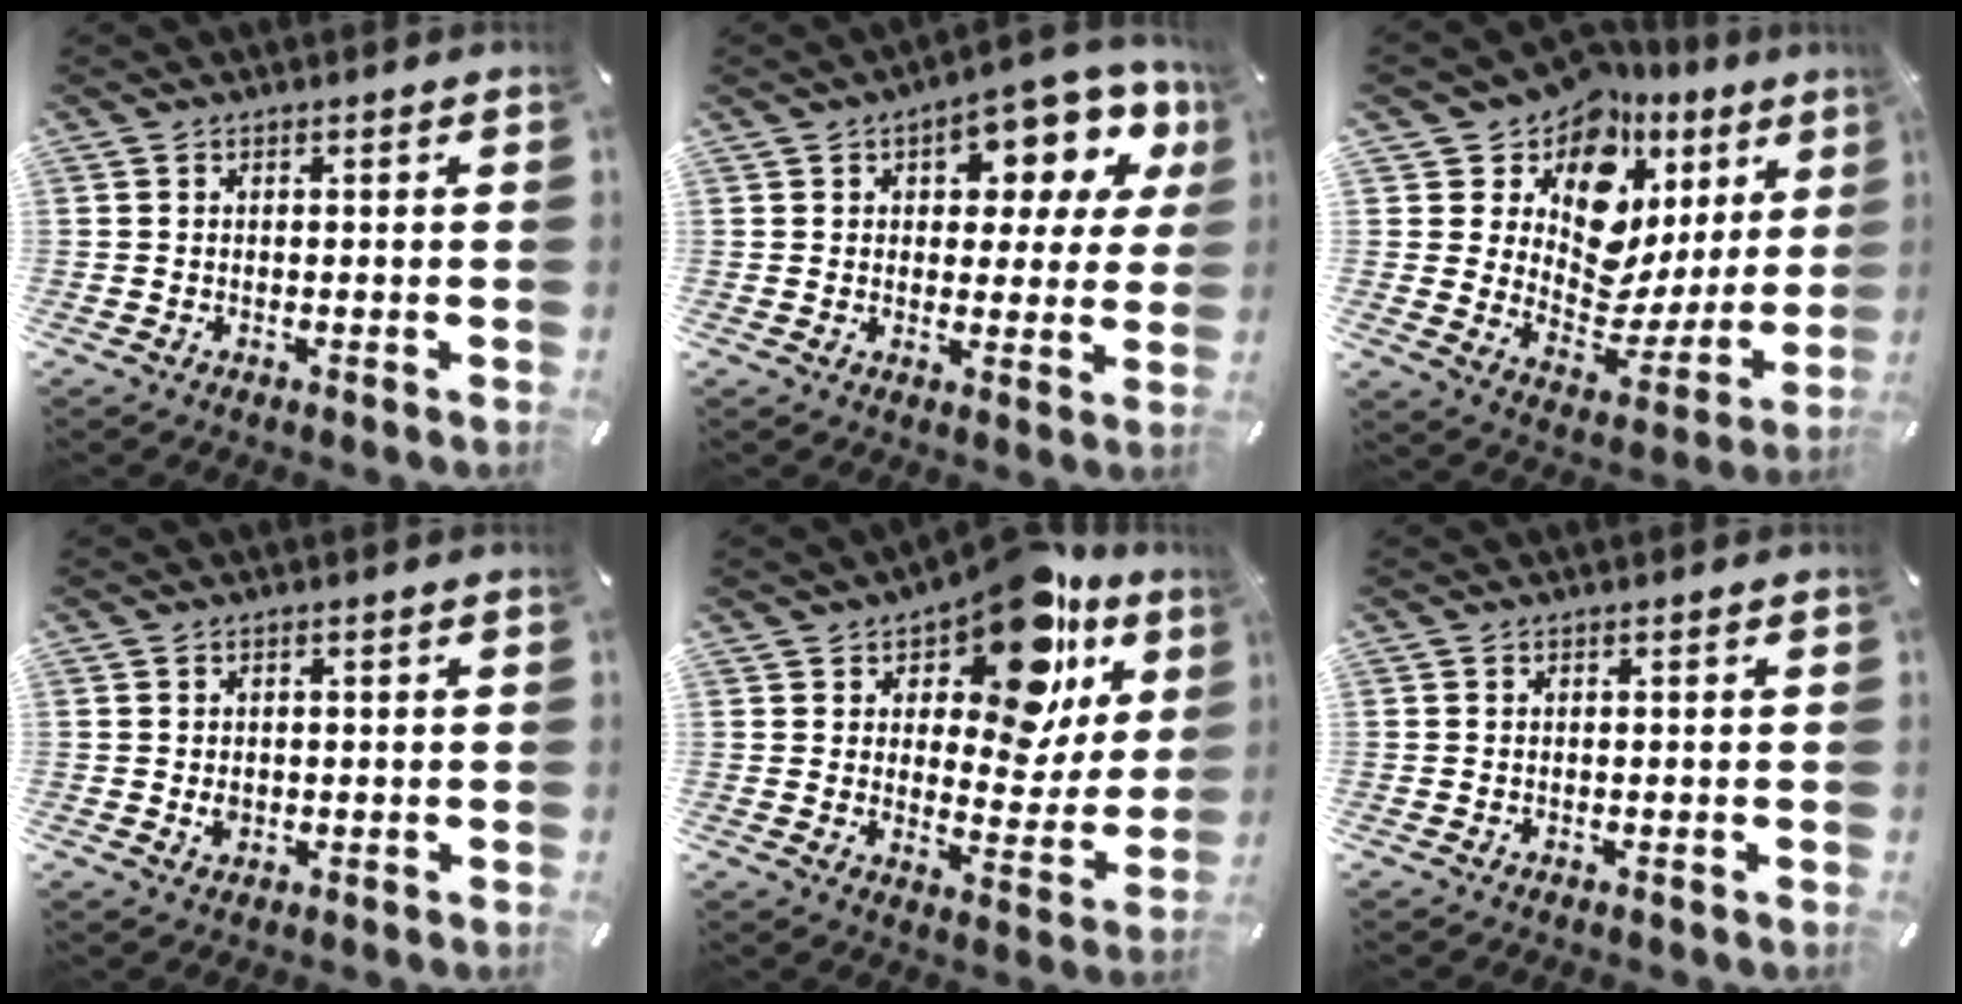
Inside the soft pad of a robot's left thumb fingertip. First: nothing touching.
{"total": 12.1, "force": [6.1, 6.5, 8.1], "torque": [-0.100, -0.045, 0.103]}
{"total": 13.5, "force": [9.1, 8.5, 5.4], "torque": [-0.085, -0.107, 0.154]}
{"total": 1.8, "force": [0.1, 1.5, 0.9], "torque": [-0.012, 0.002, -0.001]}
{"total": 17.9, "force": [11.5, 8.5, 10.7], "torque": [-0.159, -0.079, 0.194]}
{"total": 0.0}